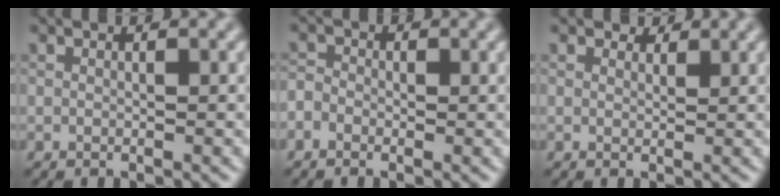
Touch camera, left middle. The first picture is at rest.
{"total": 1.2, "force": [-0.8, 0.9, 0.2], "torque": [-0.014, -0.001, -0.014]}
{"total": 1.4, "force": [1.4, 0.4, 0.0], "torque": [-0.013, -0.002, 0.017]}